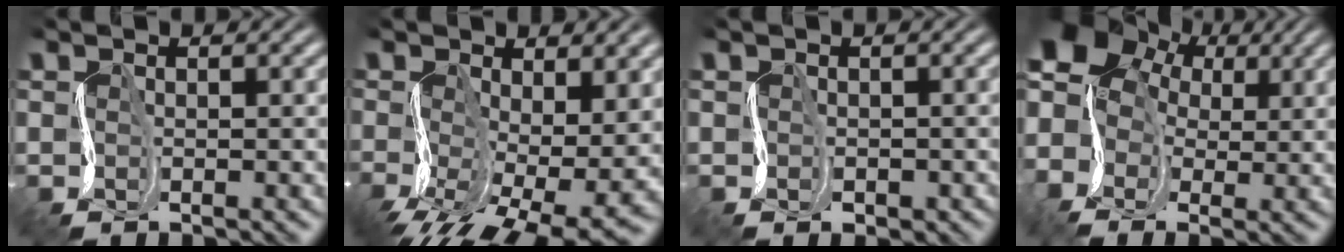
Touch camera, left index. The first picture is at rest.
{"total": 11.1, "force": [-3.2, 5.2, 9.3], "torque": [-0.153, -0.033, -0.044]}
{"total": 1.0, "force": [-0.2, 0.9, 0.3], "torque": [-0.002, -0.002, -0.005]}
{"total": 9.2, "force": [0.9, 7.7, 4.9], "torque": [-0.103, 0.025, -0.004]}